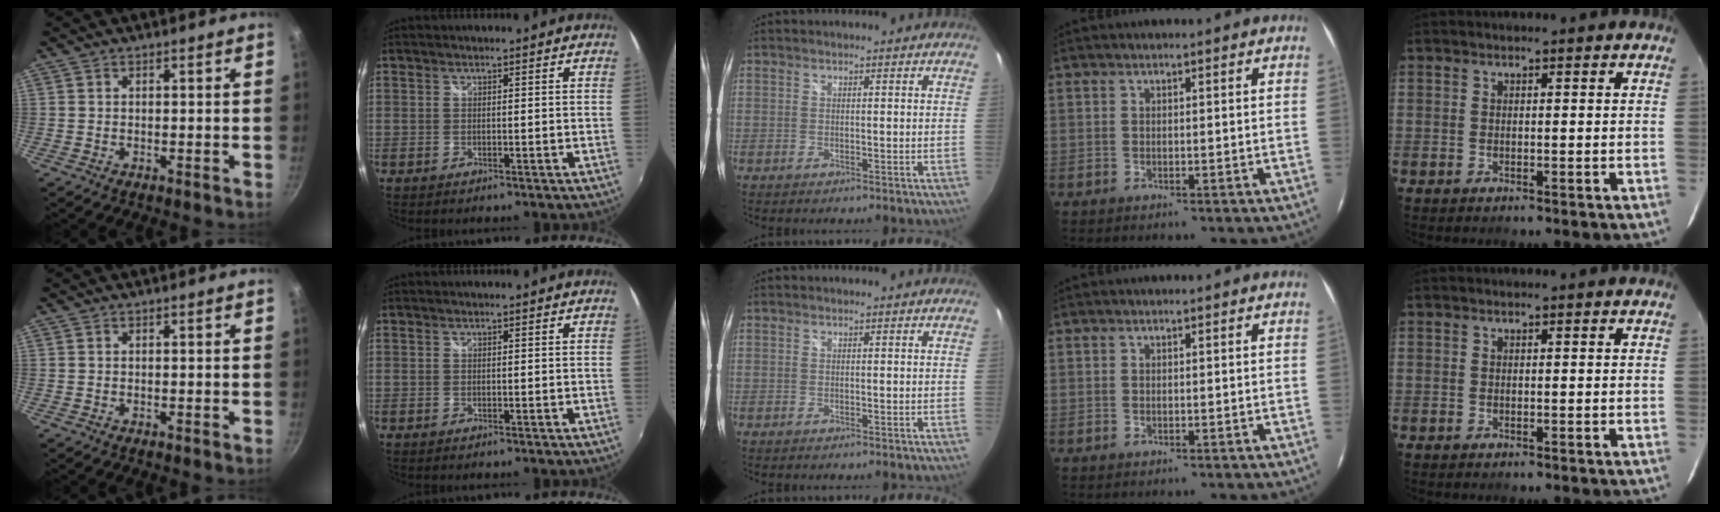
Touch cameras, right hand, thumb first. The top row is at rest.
{}